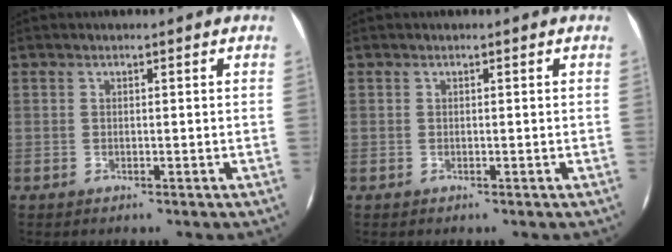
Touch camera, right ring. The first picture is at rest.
{"total": 0.0}